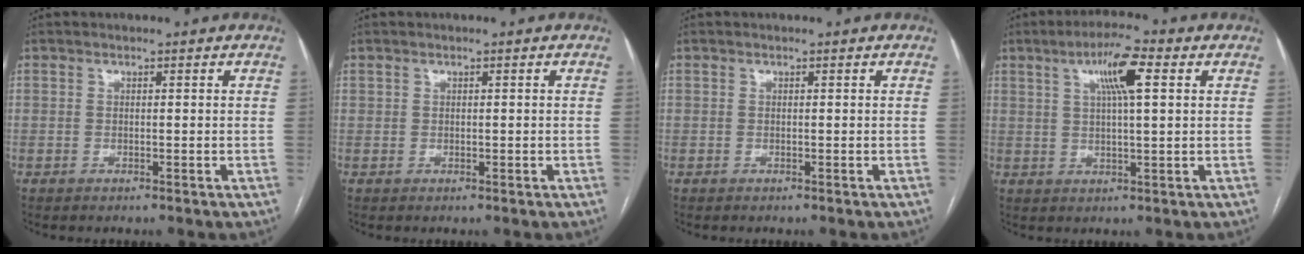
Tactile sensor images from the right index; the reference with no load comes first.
{"total": 0.5, "force": [0.2, 0.4, 0.2], "torque": [-0.005, 0.003, 0.004]}
{"total": 0.0}
{"total": 7.6, "force": [2.9, 0.8, 7.0], "torque": [-0.125, 0.011, 0.047]}